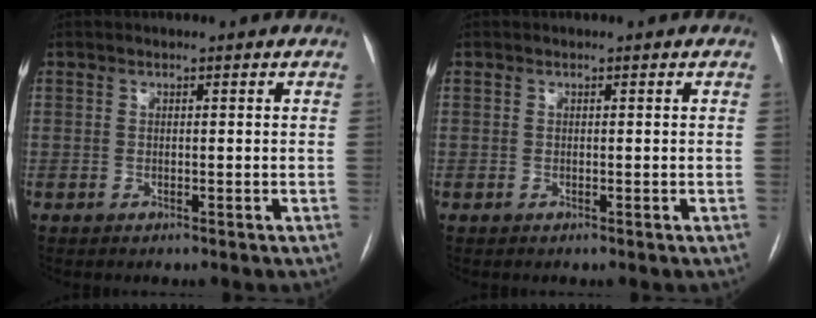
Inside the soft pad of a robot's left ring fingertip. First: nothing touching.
{"total": 0.0}